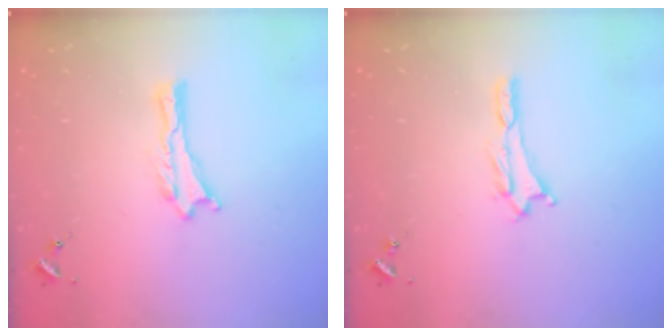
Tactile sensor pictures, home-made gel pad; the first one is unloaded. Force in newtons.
{"total": 0.7, "press": 0.7, "slide": 0.2}